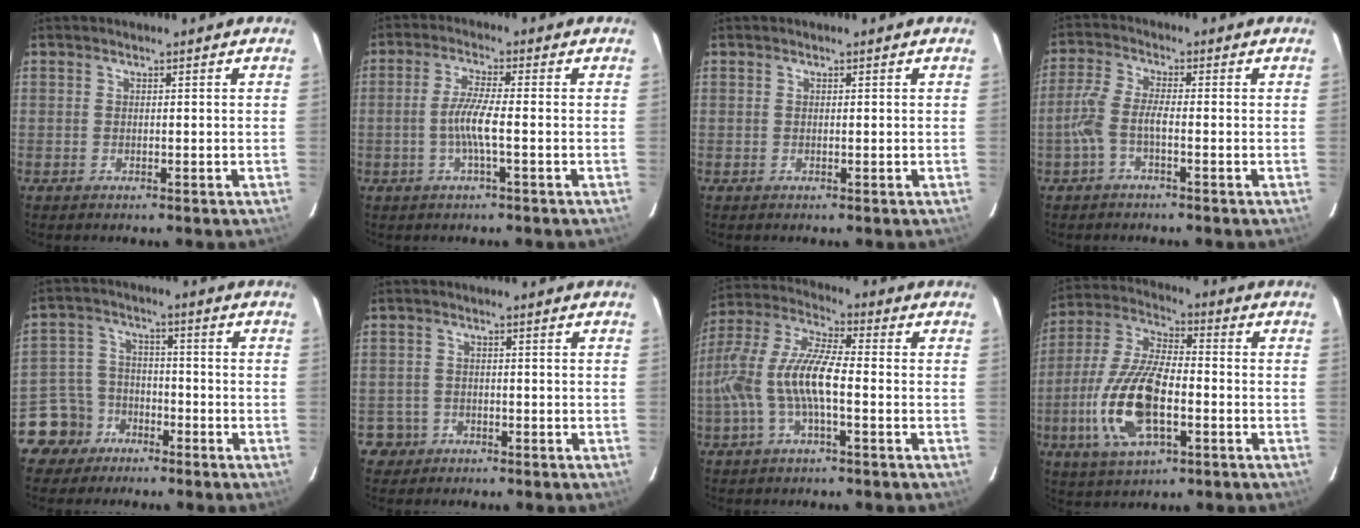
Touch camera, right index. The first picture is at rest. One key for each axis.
{"total": 5.1, "fx": -1.4, "fy": -0.2, "fz": 4.9, "tx": -0.102, "ty": 0.000, "tz": -0.028}
{"total": 0.0}
{"total": 4.7, "fx": -1.8, "fy": 1.0, "fz": 4.2, "tx": -0.102, "ty": 0.006, "tz": -0.039}
{"total": 8.2, "fx": -5.1, "fy": 6.3, "fz": 0.9, "tx": -0.044, "ty": 0.028, "tz": -0.089}
{"total": 3.9, "fx": -1.8, "fy": 3.4, "fz": 0.3, "tx": -0.024, "ty": 0.017, "tz": -0.029}
{"total": 13.3, "fx": -2.8, "fy": 3.6, "fz": 12.5, "tx": -0.260, "ty": 0.003, "tz": -0.055}
{"total": 16.5, "fx": -4.7, "fy": 6.8, "fz": 14.3, "tx": -0.310, "ty": -0.006, "tz": -0.088}